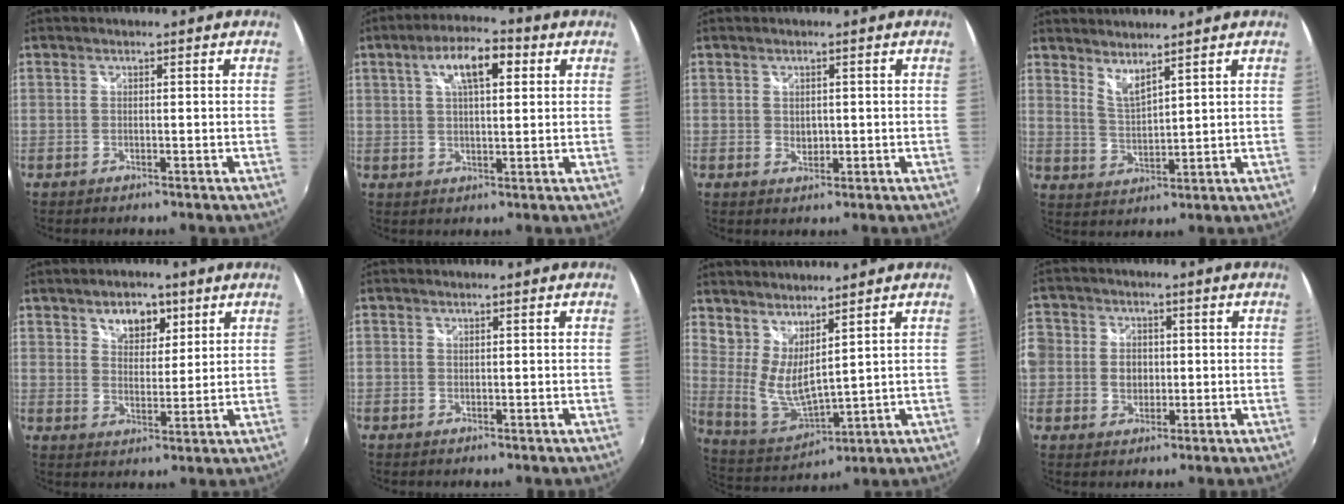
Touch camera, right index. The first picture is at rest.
{"total": 8.9, "force": [3.7, 3.5, 7.4], "torque": [-0.128, 0.018, 0.060]}
{"total": 1.8, "force": [0.3, 1.5, 1.0], "torque": [-0.013, 0.000, 0.005]}
{"total": 4.6, "force": [4.0, 0.5, 2.1], "torque": [-0.036, -0.006, 0.073]}
{"total": 6.5, "force": [3.7, 4.1, 3.5], "torque": [-0.048, 0.006, 0.061]}
{"total": 0.0}
{"total": 9.4, "force": [5.6, 3.0, 6.9], "torque": [-0.127, -0.015, 0.114]}
{"total": 10.6, "force": [-0.9, 9.9, 3.6], "torque": [-0.119, 0.024, -0.022]}